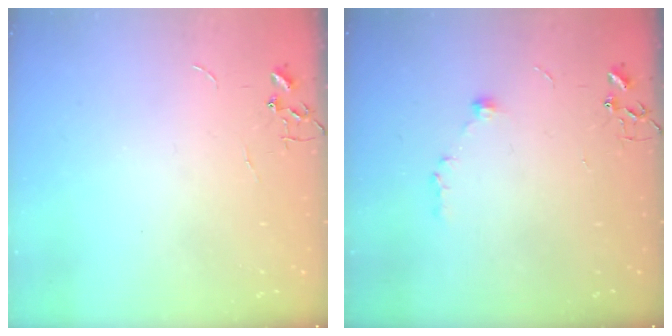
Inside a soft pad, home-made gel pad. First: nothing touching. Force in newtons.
{"total": 7.2, "press": 7.1, "slide": 1.2}